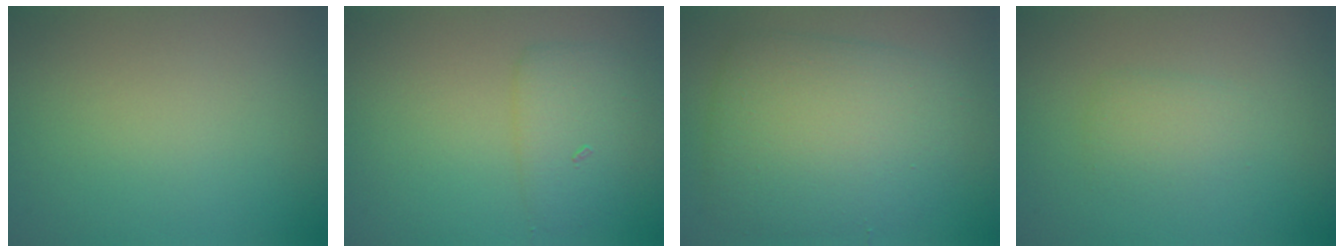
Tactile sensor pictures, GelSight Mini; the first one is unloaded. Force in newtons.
{"total": 2.9, "press": 2.9, "slide": 0.1}
{"total": 7.2, "press": 7.2, "slide": 0.1}
{"total": 1.5, "press": 1.5, "slide": 0.1}